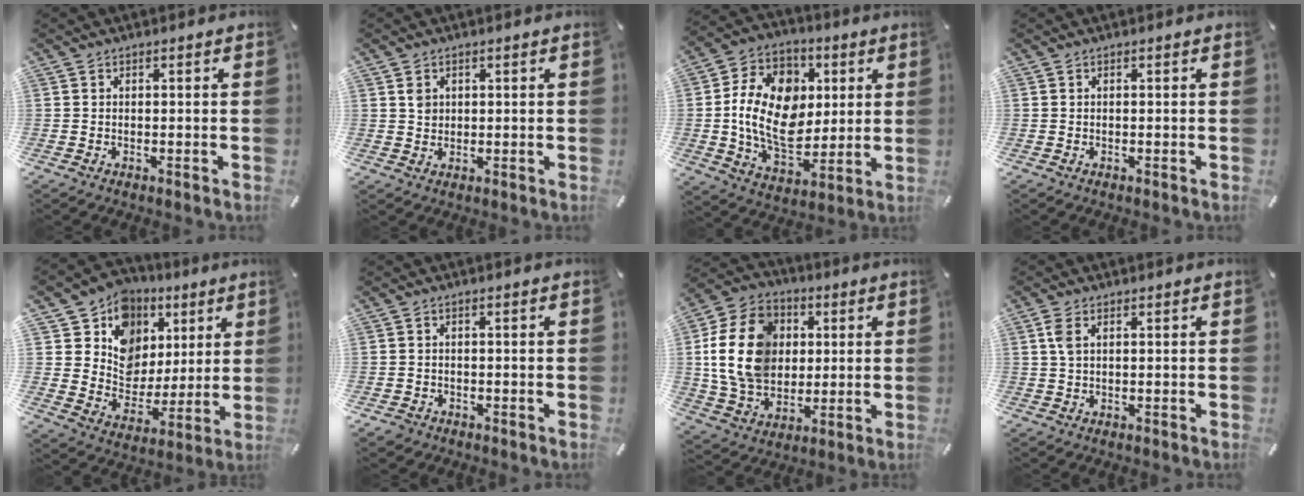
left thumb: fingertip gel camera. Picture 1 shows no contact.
{"total": 2.3, "force": [0.8, 2.1, 0.7], "torque": [-0.001, -0.003, 0.012]}
{"total": 18.1, "force": [0.7, 13.6, 11.9], "torque": [-0.234, 0.001, 0.010]}
{"total": 0.0}
{"total": 12.8, "force": [5.5, 11.3, 2.4], "torque": [-0.044, -0.049, 0.109]}
{"total": 1.7, "force": [-1.1, 1.3, 0.4], "torque": [-0.007, 0.007, -0.024]}
{"total": 17.8, "force": [2.0, 14.4, 10.3], "torque": [-0.230, 0.005, 0.033]}
{"total": 2.9, "force": [0.9, 1.3, 2.3], "torque": [-0.059, 0.003, 0.013]}